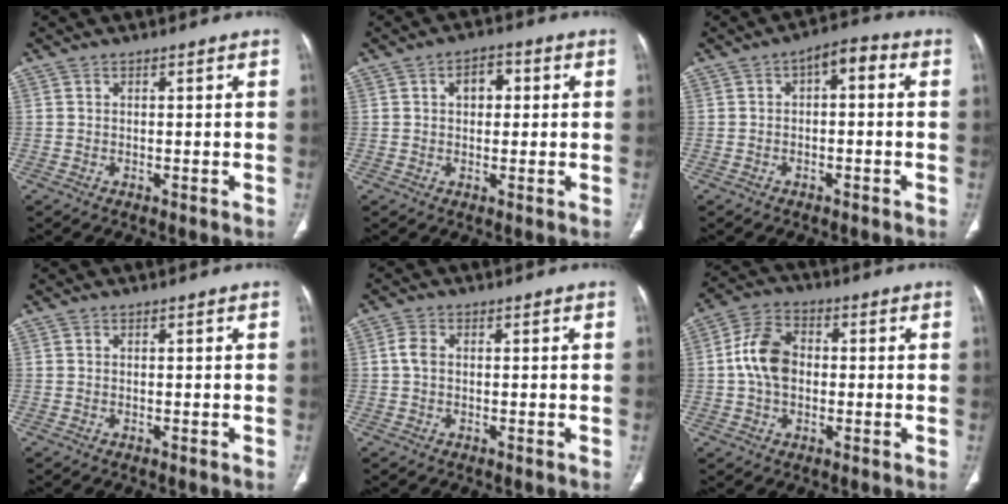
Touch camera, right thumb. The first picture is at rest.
{"total": 4.6, "force": [1.0, 3.1, 3.2], "torque": [-0.033, 0.009, 0.010]}
{"total": 4.7, "force": [0.5, 2.4, 4.0], "torque": [-0.042, 0.025, -0.004]}
{"total": 0.0}
{"total": 2.5, "force": [0.0, 1.7, 1.8], "torque": [-0.038, 0.006, -0.002]}
{"total": 9.6, "force": [0.1, 6.8, 6.8], "torque": [-0.118, 0.021, -0.006]}